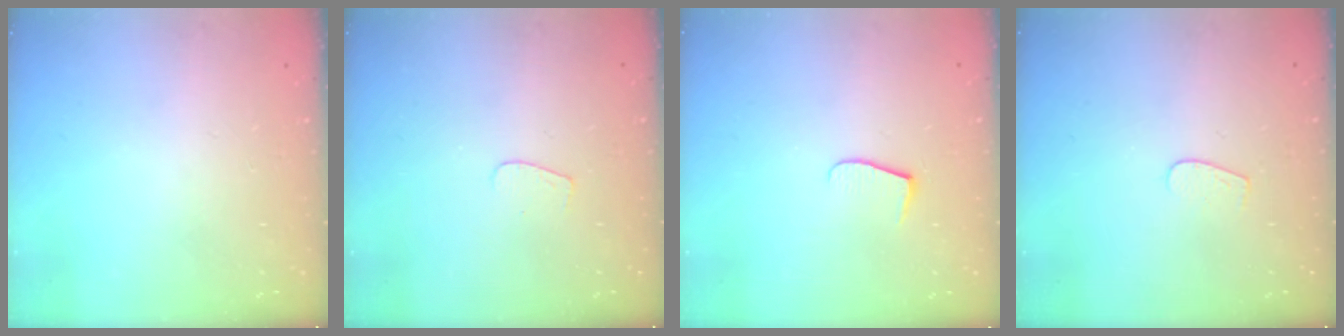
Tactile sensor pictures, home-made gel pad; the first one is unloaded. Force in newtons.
{"total": 3.5, "press": 3.5, "slide": 0.3}
{"total": 6.2, "press": 6.2, "slide": 0.4}
{"total": 3.1, "press": 3.1, "slide": 0.2}